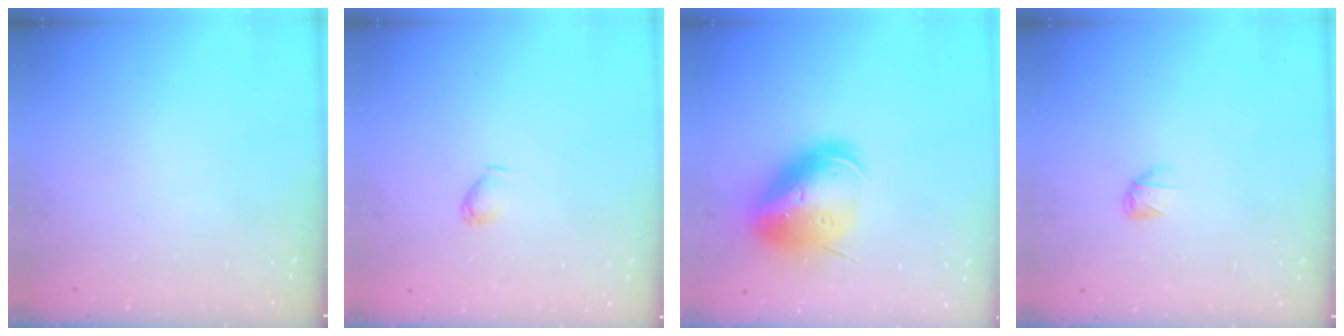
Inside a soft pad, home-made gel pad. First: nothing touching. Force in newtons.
{"total": 3.1, "press": 3.1, "slide": 0.6}
{"total": 18.0, "press": 17.7, "slide": 3.1}
{"total": 3.0, "press": 2.9, "slide": 0.7}